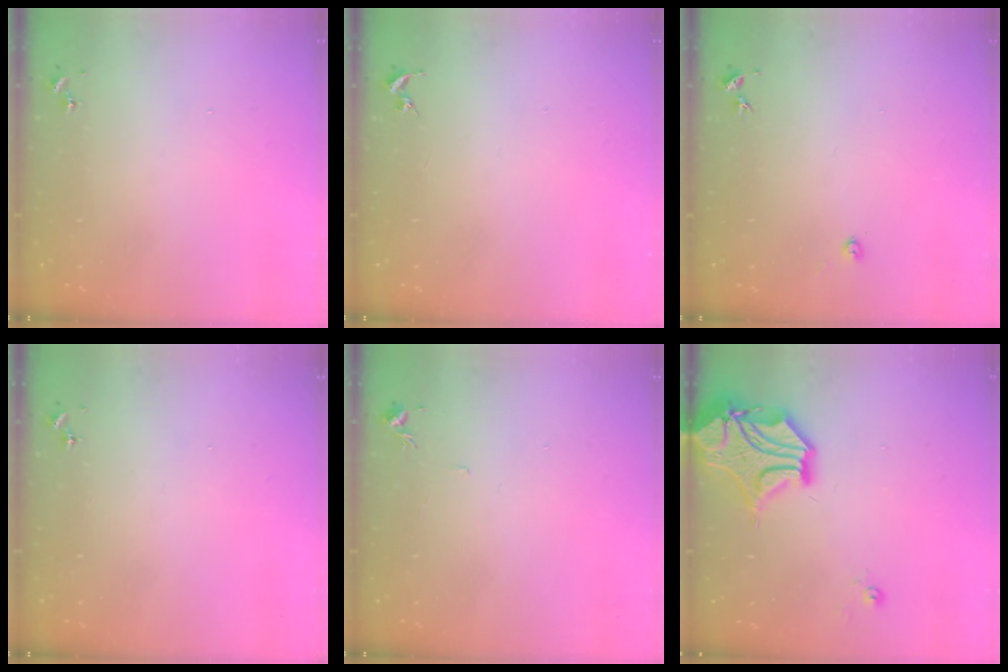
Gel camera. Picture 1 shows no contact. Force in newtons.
{"total": 0.0}
{"total": 2.2, "press": 2.2, "slide": 0.3}
{"total": 0.0}
{"total": 4.3, "press": 4.2, "slide": 0.6}
{"total": 16.9, "press": 16.8, "slide": 2.5}